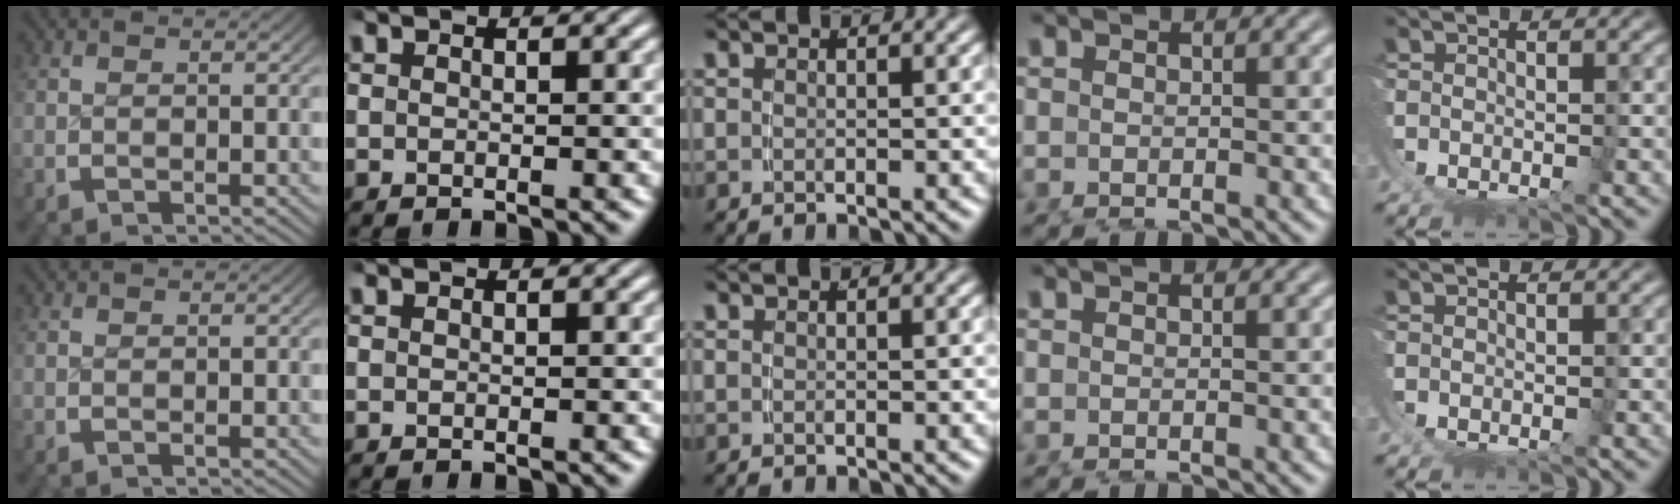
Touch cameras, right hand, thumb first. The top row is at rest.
{}